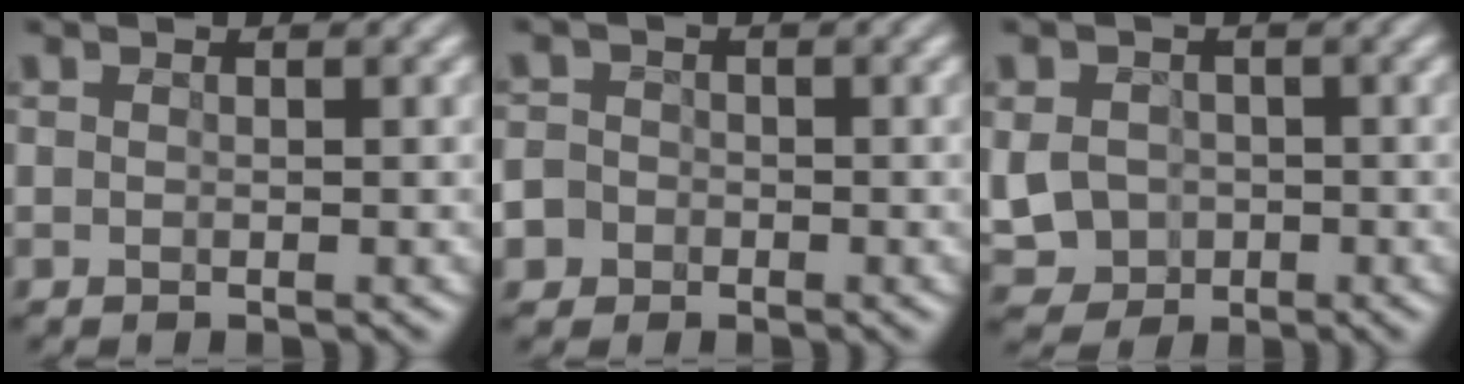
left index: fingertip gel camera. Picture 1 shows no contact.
{"total": 6.0, "force": [-3.3, 4.9, 1.1], "torque": [-0.039, -0.010, -0.071]}
{"total": 5.6, "force": [-1.1, 5.0, 2.4], "torque": [-0.066, 0.004, -0.032]}